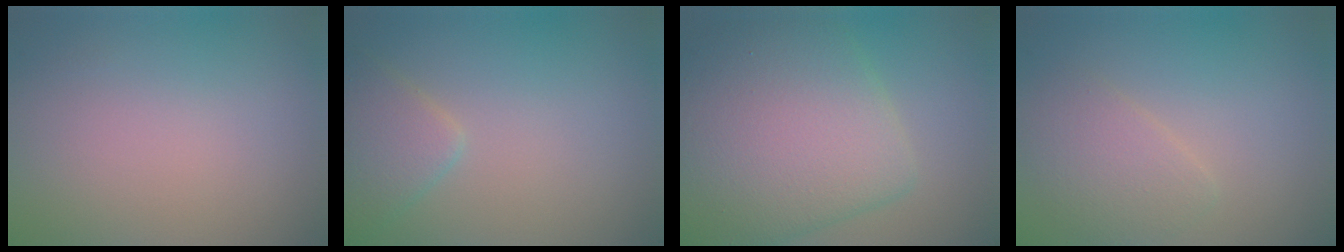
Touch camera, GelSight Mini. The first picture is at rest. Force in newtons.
{"total": 2.7, "press": 2.7, "slide": 0.2}
{"total": 9.6, "press": 9.6, "slide": 0.3}
{"total": 2.5, "press": 2.5, "slide": 0.1}